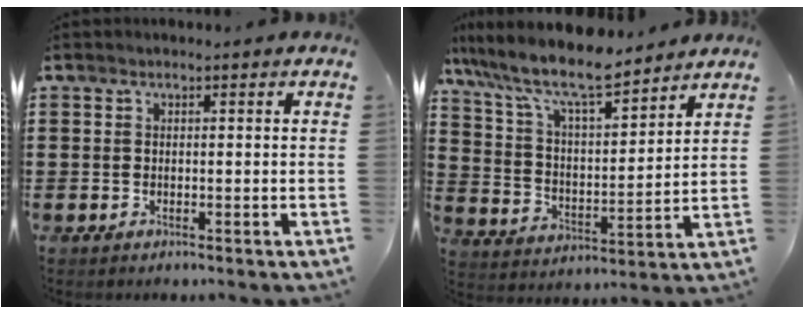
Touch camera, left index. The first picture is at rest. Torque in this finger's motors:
{"motor_torque": [2.14, 0.00, 1.05, 0.21]}